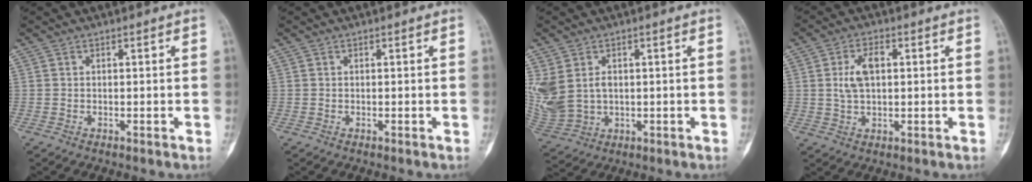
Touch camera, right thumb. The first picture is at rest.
{"total": 0.0}
{"total": 11.1, "force": [1.4, 8.4, 7.0], "torque": [-0.179, 0.000, 0.053]}
{"total": 5.9, "force": [1.0, 3.3, 4.8], "torque": [-0.093, 0.007, 0.018]}